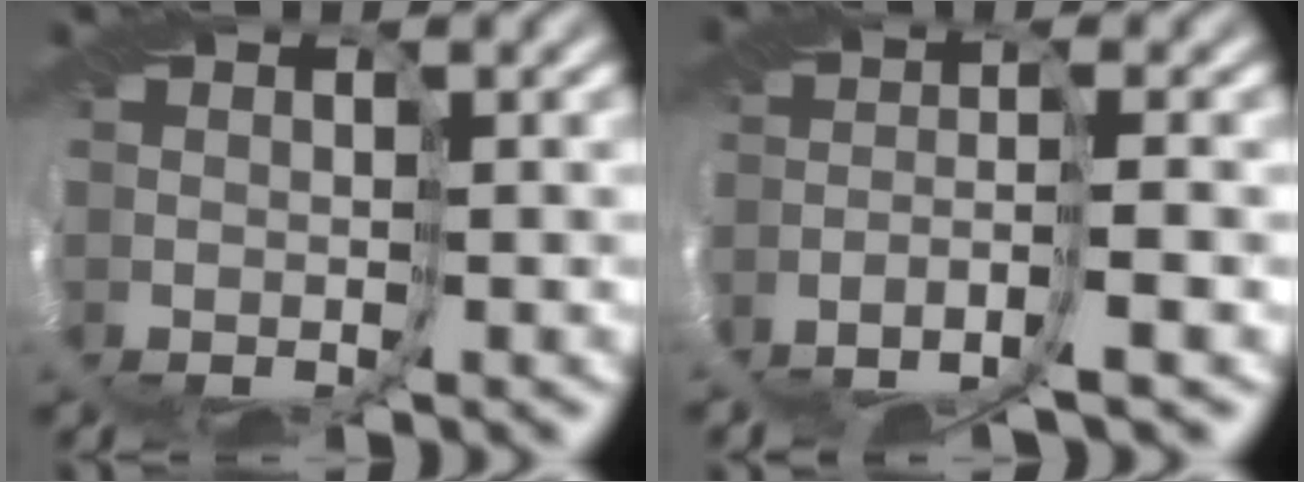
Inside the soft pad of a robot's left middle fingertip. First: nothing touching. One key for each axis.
{"total": 3.6, "fx": -3.1, "fy": -0.6, "fz": 1.6, "tx": -0.036, "ty": 0.007, "tz": -0.073}